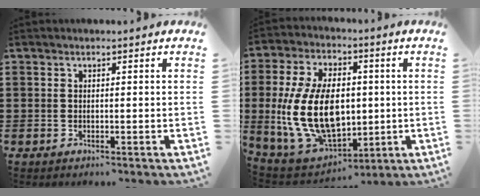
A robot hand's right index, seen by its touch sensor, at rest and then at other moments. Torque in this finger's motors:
{"motor_torque": [1.60, 0.54, 0.97, 0.21]}